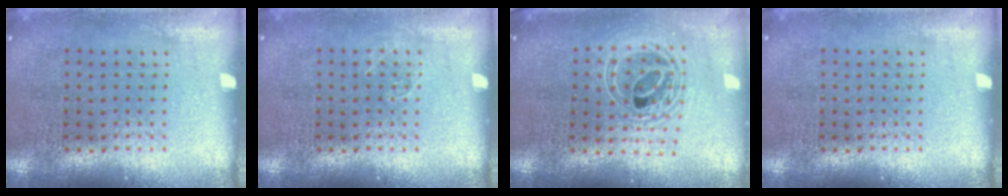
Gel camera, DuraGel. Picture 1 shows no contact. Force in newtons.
{"total": 0.6, "press": 0.5, "slide": 0.2}
{"total": 2.1, "press": 1.6, "slide": 1.3}
{"total": 0.0}